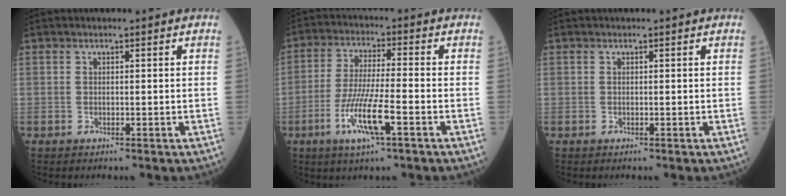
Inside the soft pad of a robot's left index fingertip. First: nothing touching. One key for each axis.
{"total": 9.1, "fx": -3.9, "fy": 0.7, "fz": 8.2, "tx": -0.167, "ty": -0.012, "tz": -0.074}
{"total": 0.0}